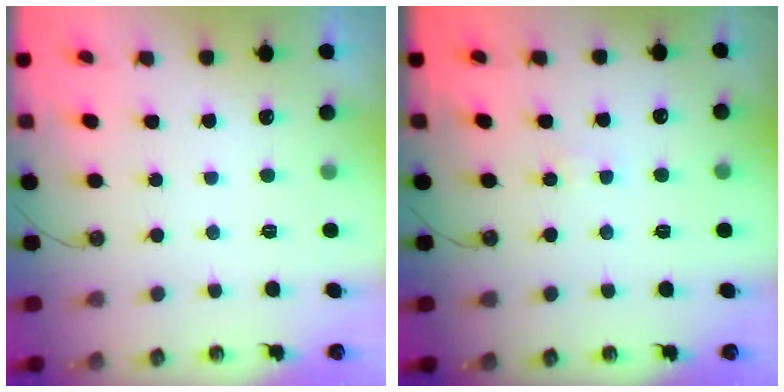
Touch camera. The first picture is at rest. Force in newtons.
{"total": 1.7, "press": 1.7, "slide": 0.2}